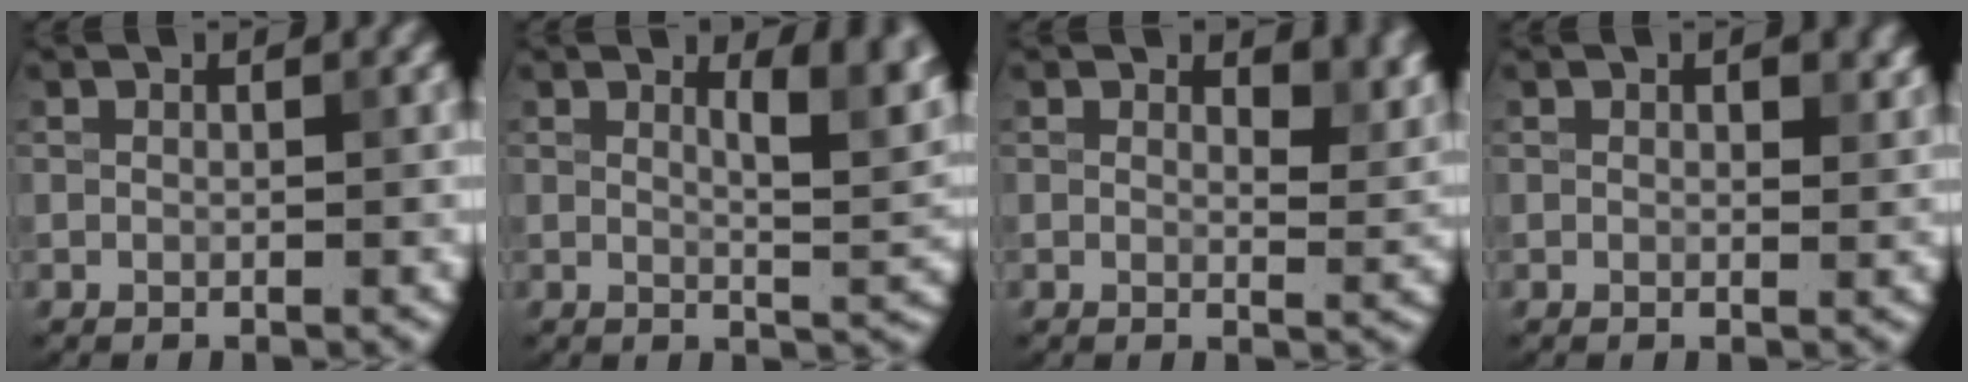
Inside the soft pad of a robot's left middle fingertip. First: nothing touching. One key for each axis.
{"total": 5.0, "fx": 2.5, "fy": 1.6, "fz": 4.0, "tx": -0.044, "ty": -0.005, "tz": 0.037}
{"total": 3.3, "fx": 2.1, "fy": 1.5, "fz": 2.0, "tx": -0.029, "ty": -0.009, "tz": 0.024}
{"total": 1.6, "fx": 0.7, "fy": 0.8, "fz": 1.2, "tx": -0.011, "ty": -0.004, "tz": 0.012}